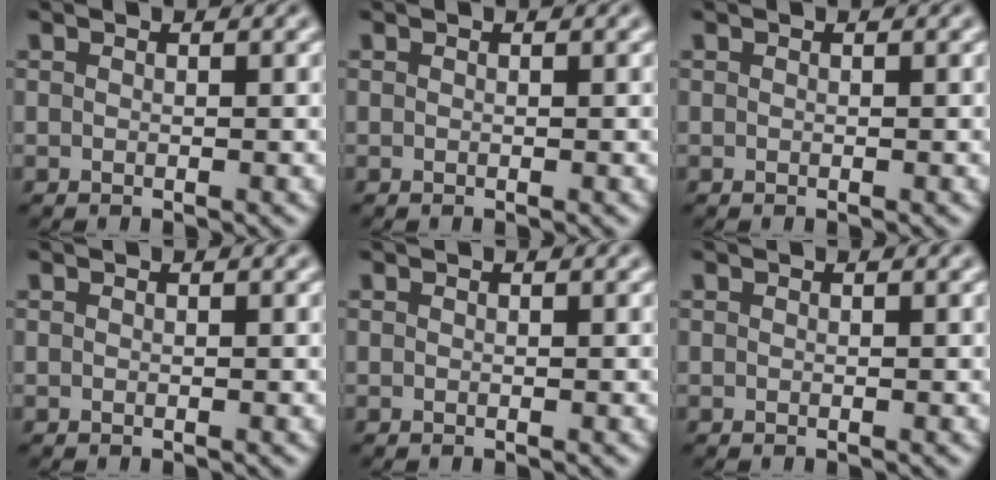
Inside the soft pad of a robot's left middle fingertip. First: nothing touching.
{"total": 0.0}
{"total": 0.0}
{"total": 0.0}
{"total": 0.0}
{"total": 0.0}